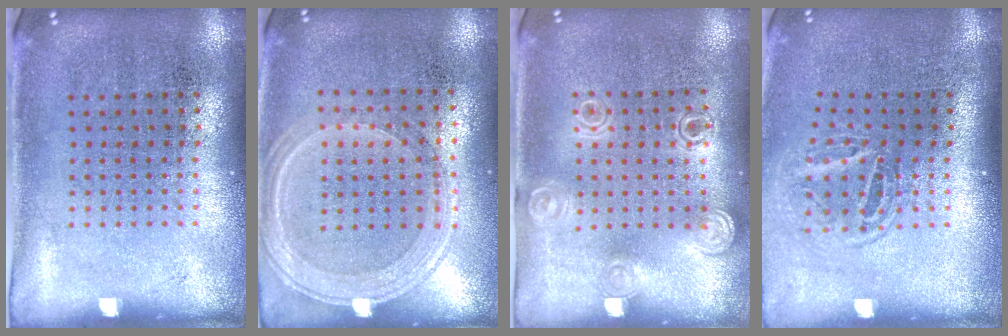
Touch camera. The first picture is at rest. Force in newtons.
{"total": 1.2, "press": 1.1, "slide": 0.2}
{"total": 1.3, "press": 1.2, "slide": 0.4}
{"total": 1.6, "press": 1.0, "slide": 1.2}